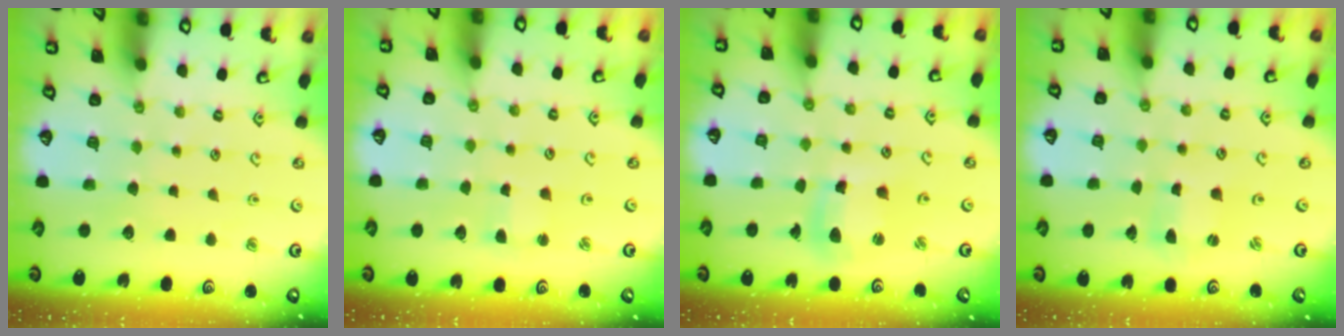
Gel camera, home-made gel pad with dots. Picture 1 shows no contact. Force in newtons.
{"total": 2.5, "press": 2.5, "slide": 0.4}
{"total": 9.9, "press": 9.8, "slide": 1.1}
{"total": 1.1, "press": 1.1, "slide": 0.1}